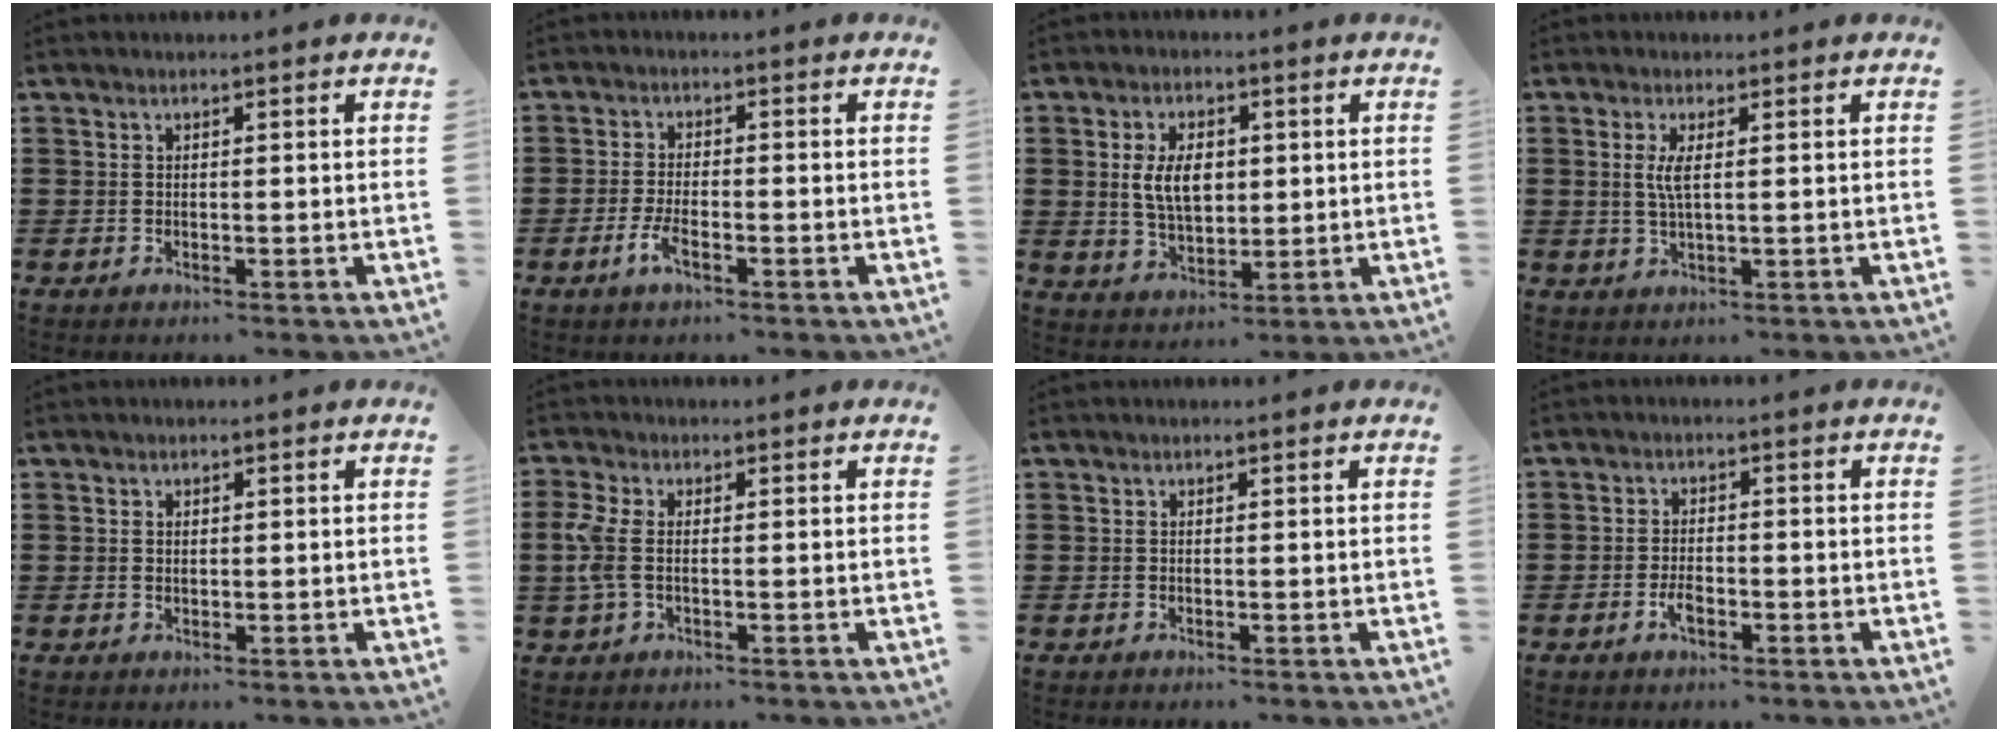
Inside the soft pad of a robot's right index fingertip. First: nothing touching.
{"total": 3.2, "force": [-1.9, 0.8, 2.4], "torque": [-0.063, -0.006, -0.042]}
{"total": 6.8, "force": [0.9, 3.9, 5.4], "torque": [-0.104, 0.005, 0.009]}
{"total": 3.0, "force": [0.6, 0.4, 2.9], "torque": [-0.059, 0.000, 0.008]}
{"total": 0.6, "force": [0.3, 0.4, 0.3], "torque": [-0.007, 0.003, 0.005]}
{"total": 4.8, "force": [-0.5, 2.3, 4.2], "torque": [-0.114, -0.008, -0.017]}
{"total": 0.0}
{"total": 2.8, "force": [-1.3, 1.2, 2.2], "torque": [-0.048, -0.003, -0.025]}